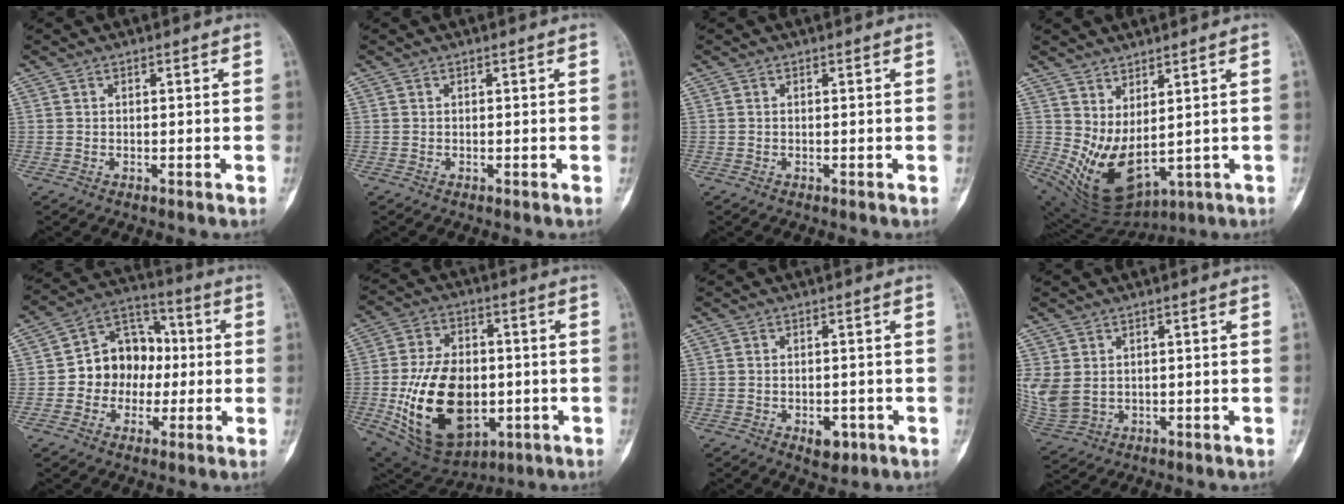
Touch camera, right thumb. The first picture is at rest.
{"total": 0.0}
{"total": 0.0}
{"total": 12.0, "force": [1.0, 6.1, 10.3], "torque": [-0.172, -0.030, 0.052]}
{"total": 12.4, "force": [-0.7, 10.3, 6.9], "torque": [-0.062, 0.037, -0.020]}
{"total": 22.1, "force": [-3.7, 14.1, 16.6], "torque": [-0.263, 0.003, -0.037]}
{"total": 3.8, "force": [-1.5, 2.4, 2.6], "torque": [-0.024, 0.008, -0.013]}
{"total": 8.5, "force": [0.8, 6.4, 5.4], "torque": [-0.133, -0.004, 0.035]}